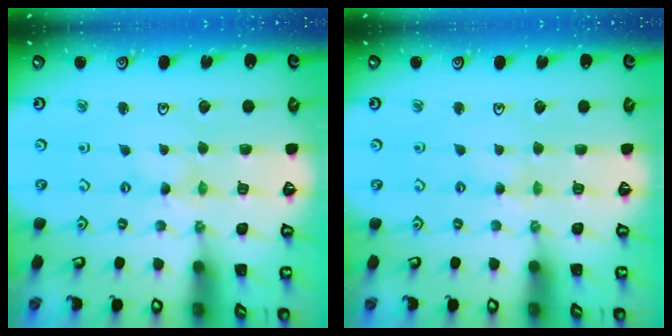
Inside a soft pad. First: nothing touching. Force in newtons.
{"total": 1.8, "press": 1.7, "slide": 0.3}